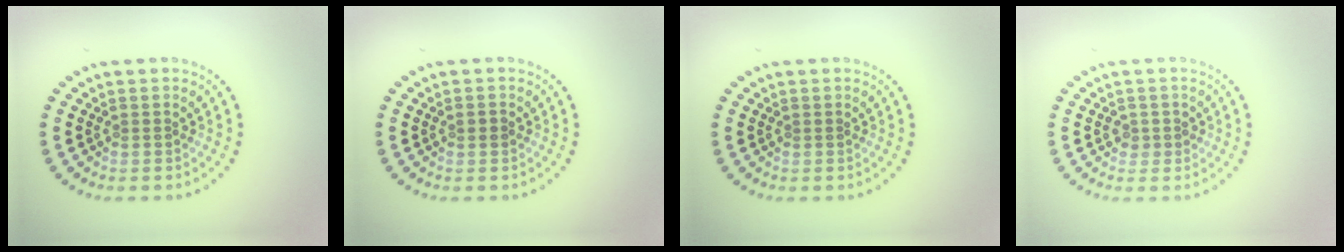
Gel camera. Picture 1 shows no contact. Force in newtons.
{"total": 0.8, "press": 0.7, "slide": 0.2}
{"total": 0.0}
{"total": 1.2, "press": 1.0, "slide": 0.6}